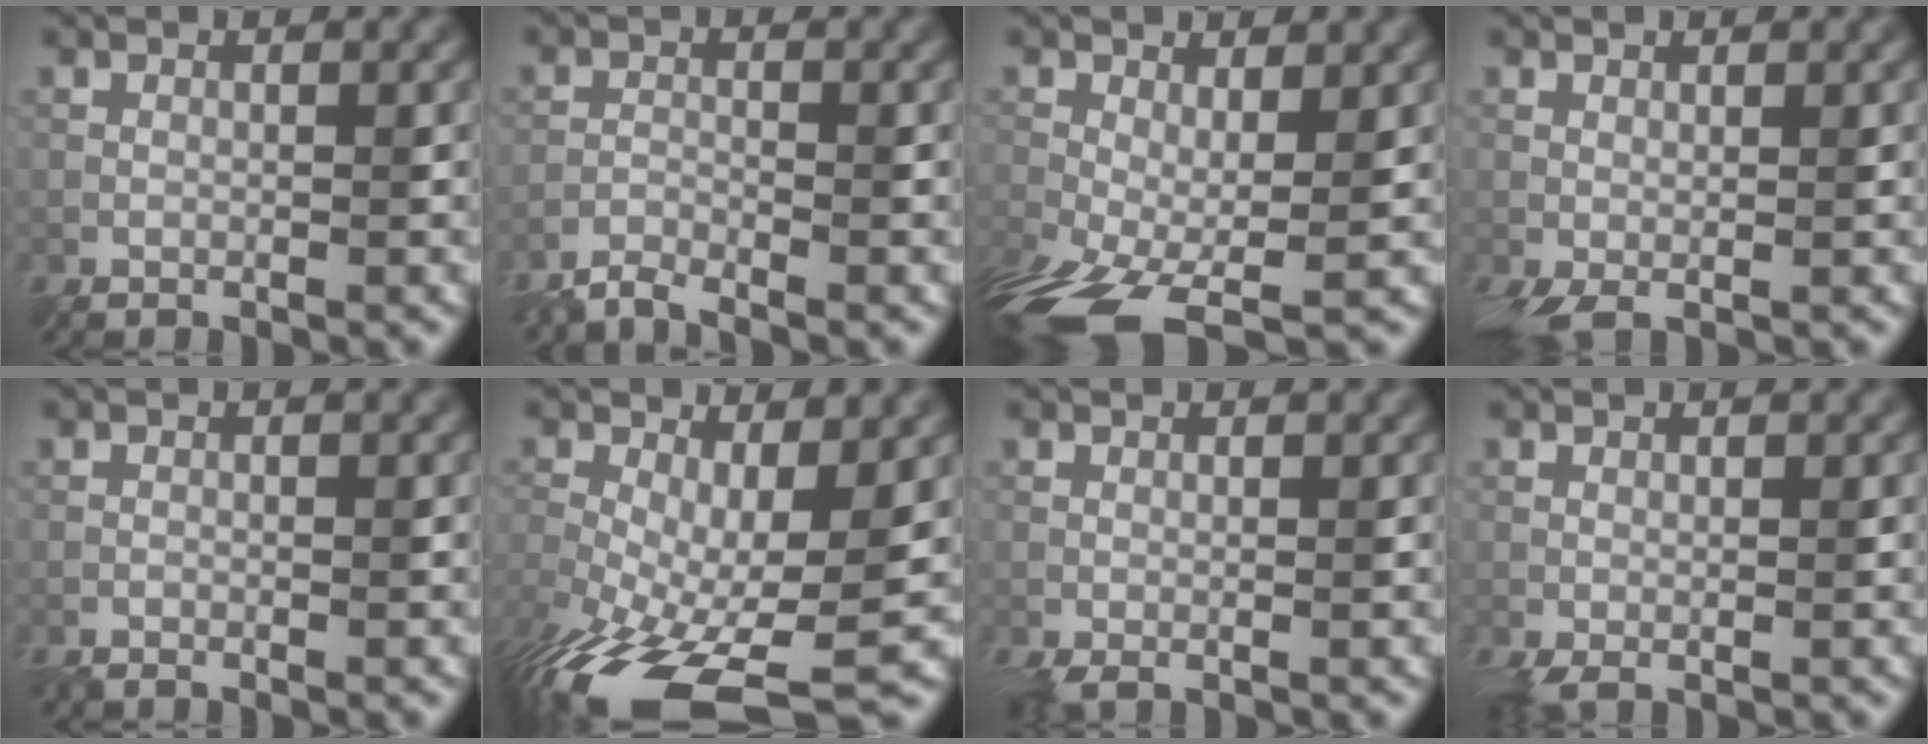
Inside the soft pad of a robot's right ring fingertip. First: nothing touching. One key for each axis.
{"total": 2.6, "fx": -2.6, "fy": 0.1, "fz": 0.2, "tx": -0.013, "ty": -0.001, "tz": -0.055}
{"total": 10.3, "fx": -5.2, "fy": 4.2, "fz": 7.8, "tx": -0.176, "ty": -0.055, "tz": -0.073}
{"total": 2.4, "fx": -0.5, "fy": 0.8, "fz": 2.2, "tx": -0.044, "ty": -0.005, "tz": -0.012}
{"total": 1.1, "fx": -1.0, "fy": 0.1, "fz": 0.3, "tx": -0.011, "ty": -0.001, "tz": -0.021}
{"total": 12.2, "fx": -4.8, "fy": 5.6, "fz": 9.8, "tx": -0.205, "ty": -0.047, "tz": -0.066}
{"total": 1.2, "fx": -0.2, "fy": 0.4, "fz": 1.1, "tx": -0.025, "ty": -0.002, "tz": -0.006}
{"total": 1.5, "fx": -0.3, "fy": 0.5, "fz": 1.4, "tx": -0.031, "ty": -0.002, "tz": -0.007}